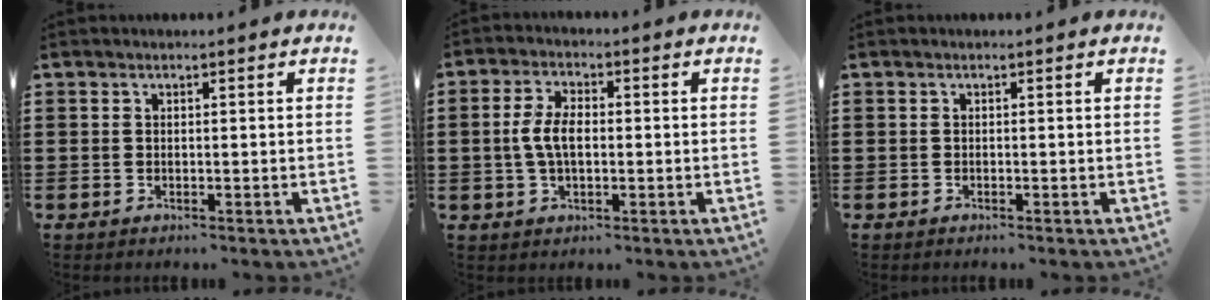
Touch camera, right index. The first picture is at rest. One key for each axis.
{"total": 5.5, "fx": -0.2, "fy": 2.8, "fz": 4.7, "tx": -0.118, "ty": -0.002, "tz": -0.014}
{"total": 0.0}